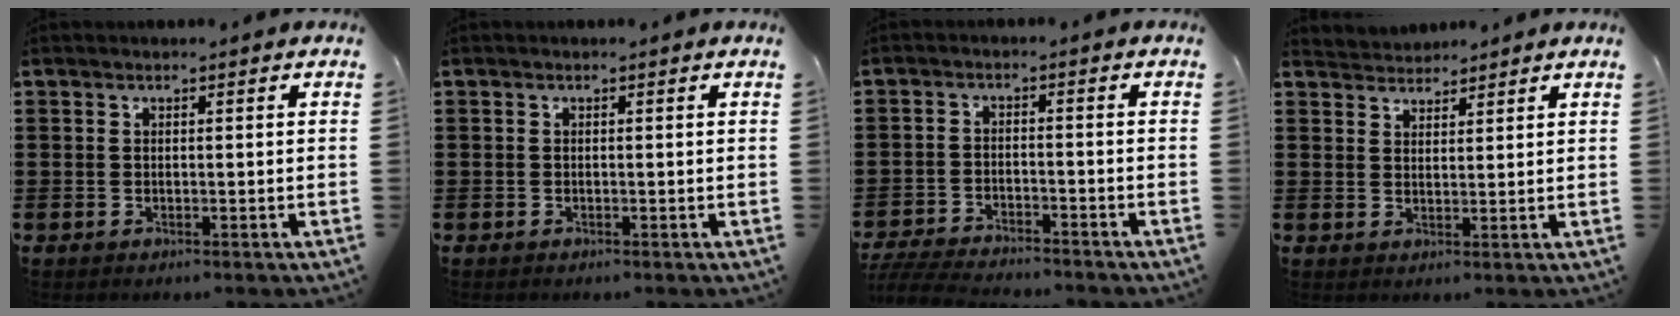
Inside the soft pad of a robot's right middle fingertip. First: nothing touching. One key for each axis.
{"total": 0.0}
{"total": 5.0, "fx": -4.9, "fy": 0.4, "fz": 1.0, "tx": -0.025, "ty": -0.004, "tz": -0.102}
{"total": 2.7, "fx": 2.6, "fy": 0.2, "fz": -0.7, "tx": 0.005, "ty": -0.006, "tz": 0.050}